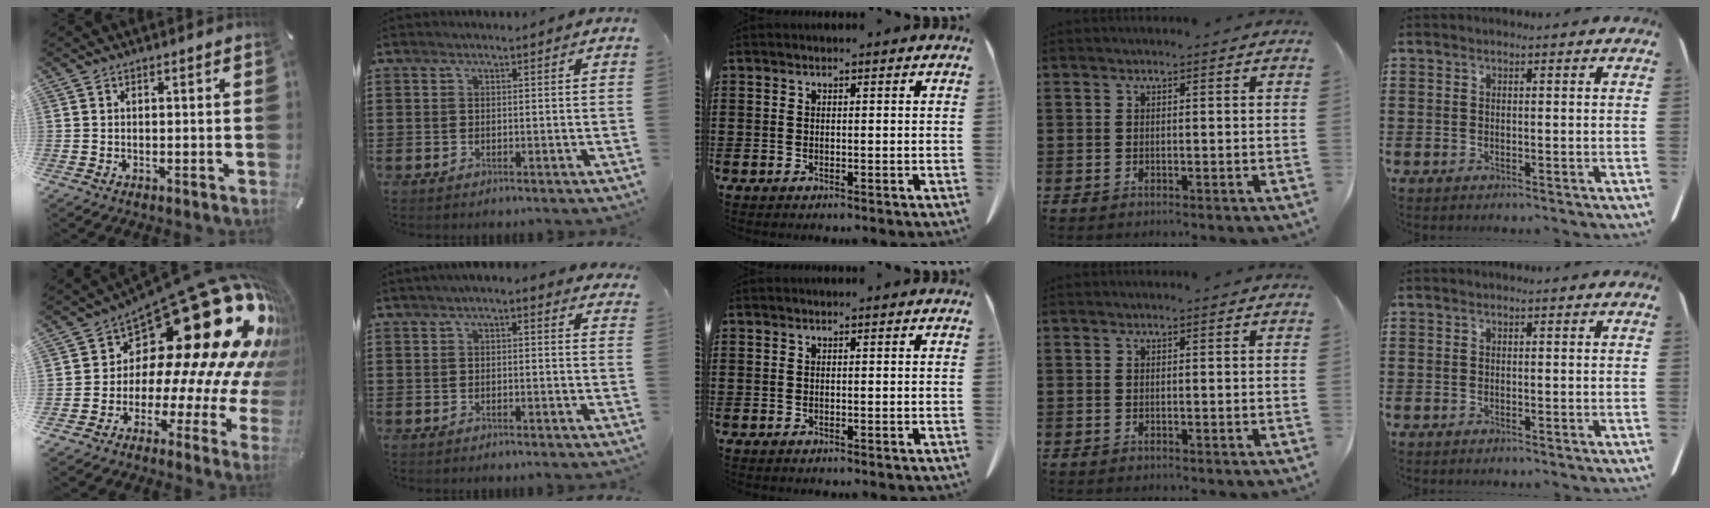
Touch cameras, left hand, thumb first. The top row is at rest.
{"thumb": {"total": 30.1, "force": [14.6, 14.4, 22.0], "torque": [-0.291, -0.167, 0.286]}, "index": {"total": 1.8, "force": [1.0, 0.5, 1.4], "torque": [-0.028, 0.006, 0.017]}}